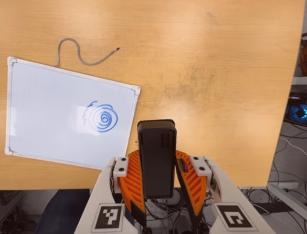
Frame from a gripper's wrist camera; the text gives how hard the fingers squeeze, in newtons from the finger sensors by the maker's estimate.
{"total": 5.3, "left": 5.4, "right": 5.3}